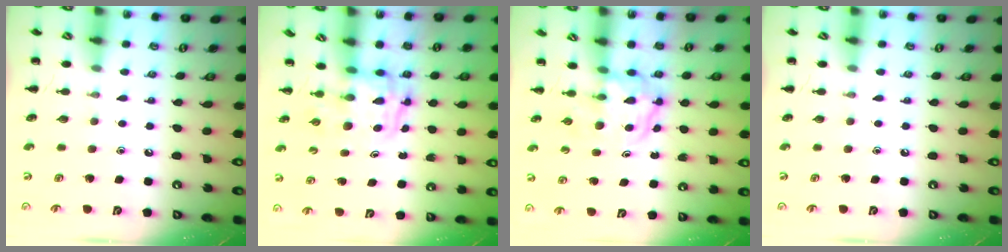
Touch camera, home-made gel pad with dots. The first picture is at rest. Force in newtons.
{"total": 3.3, "press": 3.2, "slide": 0.6}
{"total": 3.8, "press": 3.7, "slide": 0.4}
{"total": 0.0}